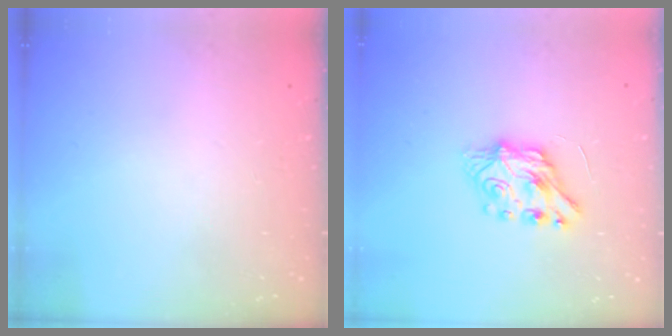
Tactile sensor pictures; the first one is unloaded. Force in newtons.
{"total": 7.2, "press": 7.1, "slide": 0.4}